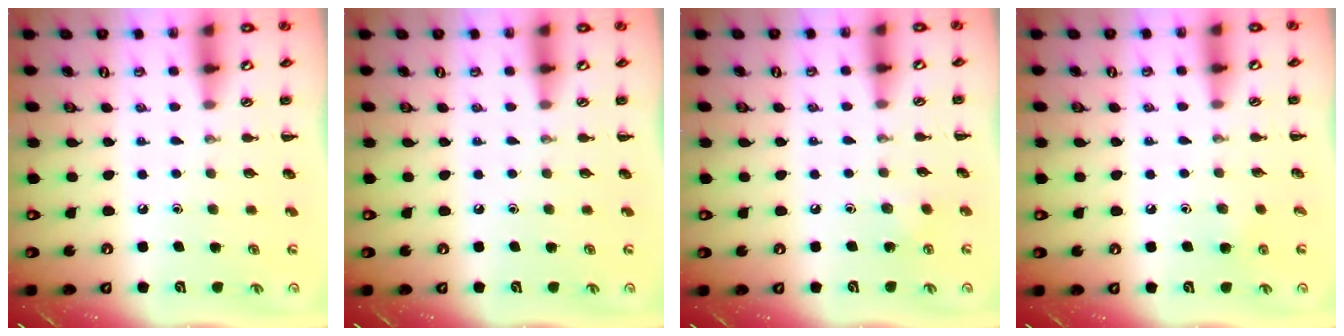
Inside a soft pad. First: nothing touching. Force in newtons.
{"total": 0.0}
{"total": 3.5, "press": 3.4, "slide": 0.9}
{"total": 2.4, "press": 2.3, "slide": 0.9}